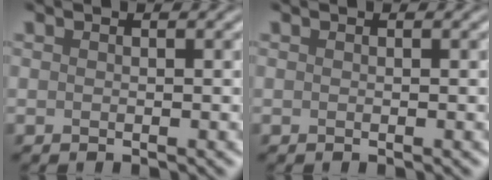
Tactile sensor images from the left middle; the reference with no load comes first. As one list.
[{"total": 0.0}]